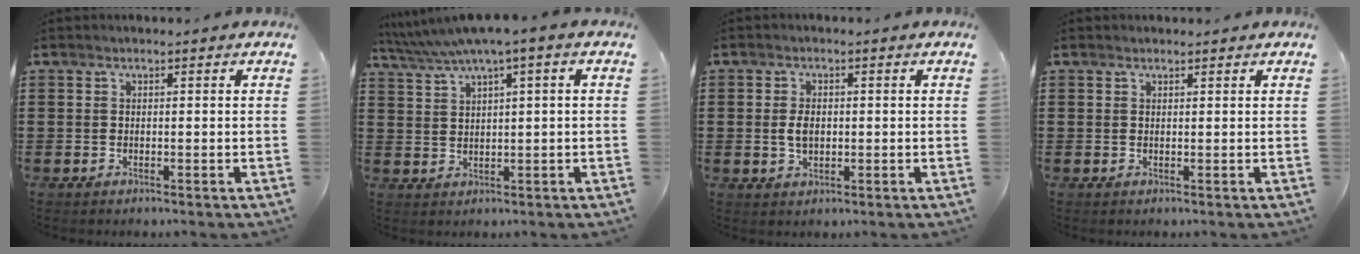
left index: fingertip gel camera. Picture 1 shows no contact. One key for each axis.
{"total": 3.9, "fx": 2.1, "fy": 0.1, "fz": 3.2, "tx": -0.074, "ty": -0.013, "tz": 0.032}
{"total": 3.1, "fx": 0.0, "fy": 2.0, "fz": 2.5, "tx": -0.058, "ty": 0.003, "tz": -0.004}
{"total": 0.7, "fx": 0.6, "fy": 0.1, "fz": 0.1, "tx": -0.003, "ty": 0.001, "tz": 0.013}